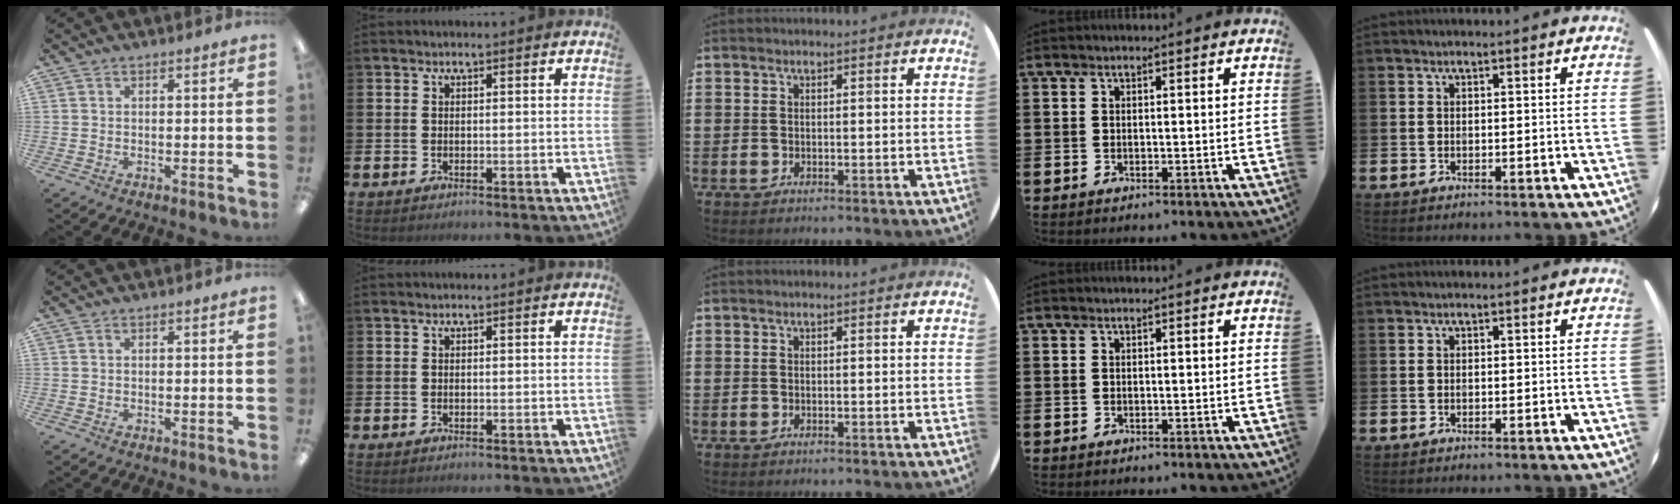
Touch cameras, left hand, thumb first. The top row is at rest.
{}